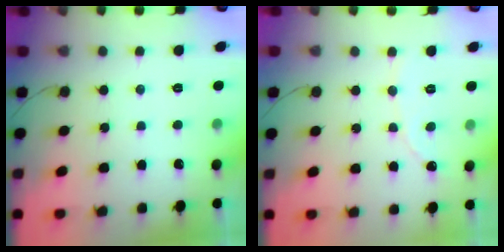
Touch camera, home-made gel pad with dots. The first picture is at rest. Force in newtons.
{"total": 2.1, "press": 2.1, "slide": 0.1}